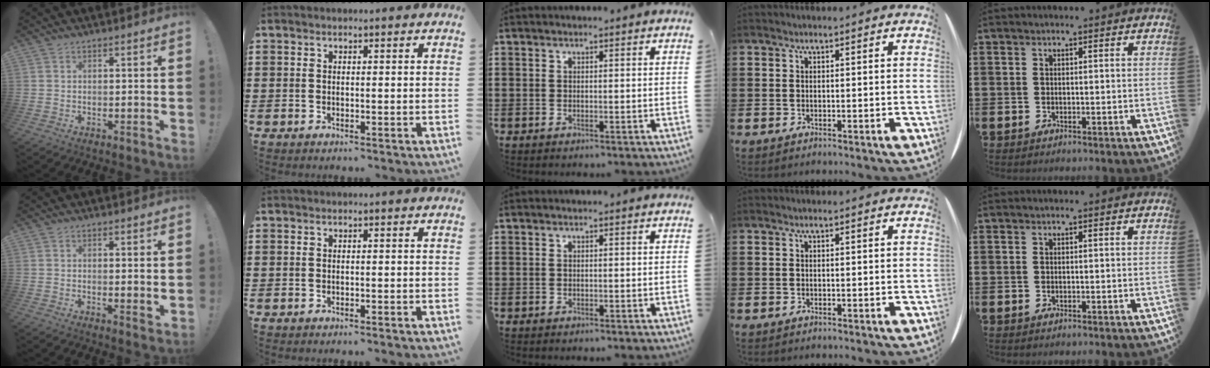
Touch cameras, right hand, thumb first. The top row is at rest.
{"thumb": {"total": 1.9, "force": [1.2, 0.1, 1.4], "torque": [-0.004, -0.012, 0.017]}, "index": {"total": 0.5, "force": [-0.5, 0.0, 0.1], "torque": [-0.003, -0.002, -0.011]}}